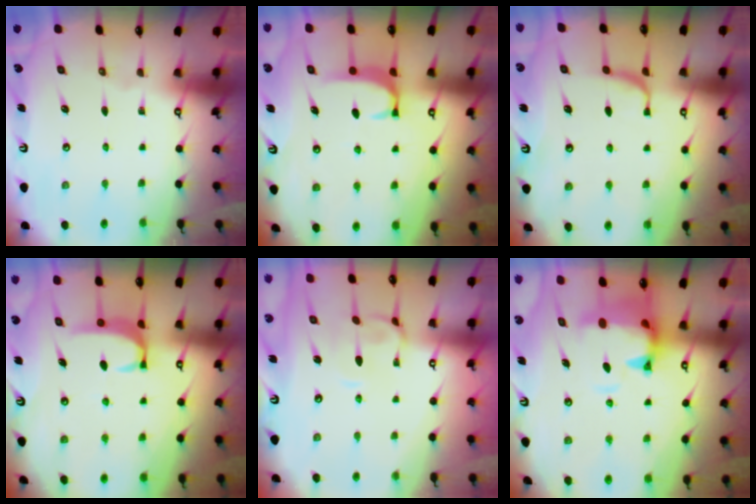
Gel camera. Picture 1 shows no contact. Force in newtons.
{"total": 1.8, "press": 1.7, "slide": 0.4}
{"total": 2.4, "press": 2.3, "slide": 0.3}
{"total": 2.8, "press": 2.8, "slide": 0.4}
{"total": 2.3, "press": 2.2, "slide": 0.6}
{"total": 2.7, "press": 2.3, "slide": 1.4}